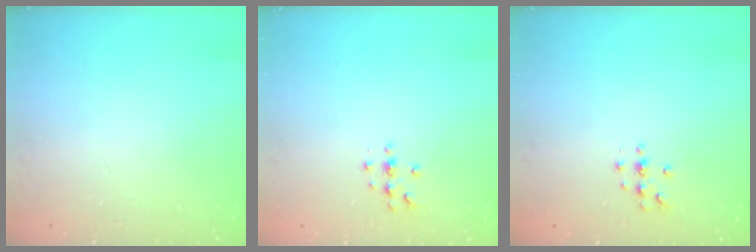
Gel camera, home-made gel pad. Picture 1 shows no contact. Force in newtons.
{"total": 3.7, "press": 3.7, "slide": 0.4}
{"total": 3.3, "press": 3.3, "slide": 0.4}